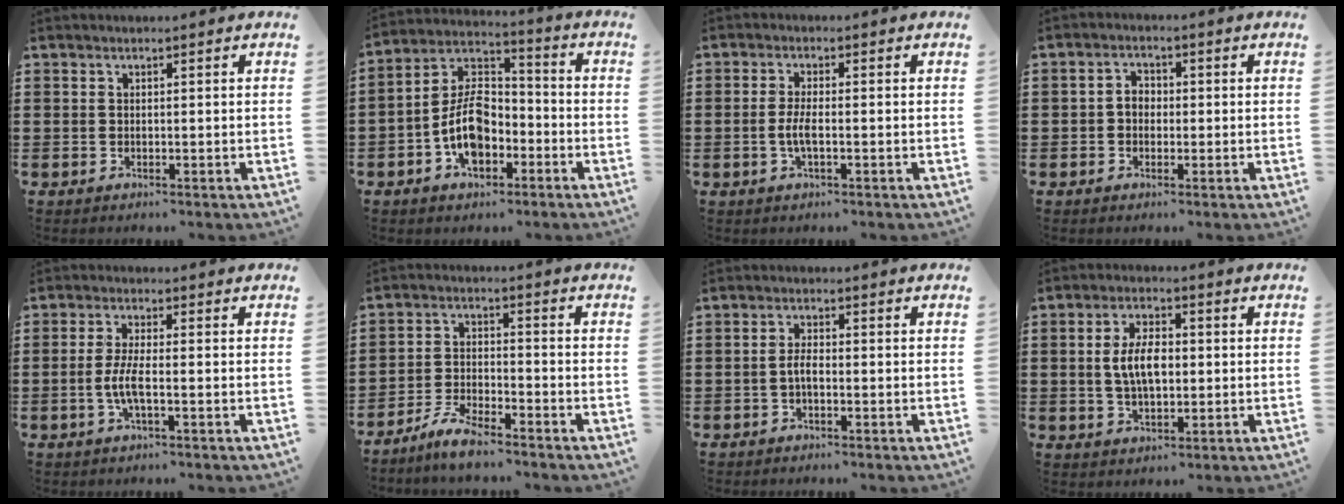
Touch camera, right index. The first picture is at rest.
{"total": 9.1, "force": [-3.6, 5.3, 6.5], "torque": [-0.152, 0.007, -0.072]}
{"total": 3.2, "force": [-0.8, 0.5, 3.1], "torque": [-0.070, -0.008, -0.018]}
{"total": 2.4, "force": [-0.4, 1.8, 1.5], "torque": [-0.031, 0.007, -0.010]}
{"total": 4.4, "force": [-1.3, 0.7, 4.1], "torque": [-0.100, -0.011, -0.033]}
{"total": 5.3, "force": [-4.7, 0.7, 2.2], "torque": [-0.059, -0.001, -0.094]}
{"total": 2.3, "force": [-0.7, 0.8, 2.1], "torque": [-0.046, 0.000, -0.016]}
{"total": 6.2, "force": [0.2, 3.1, 5.4], "torque": [-0.111, 0.002, -0.005]}